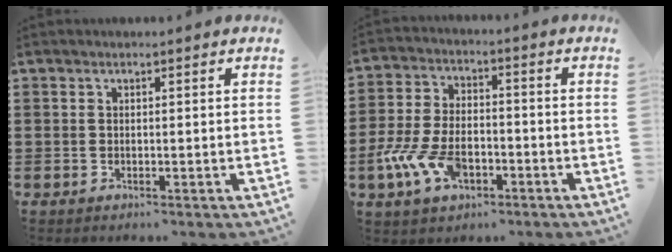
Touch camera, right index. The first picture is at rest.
{"total": 8.6, "force": [-3.5, 4.6, 6.3], "torque": [-0.153, -0.002, -0.067]}